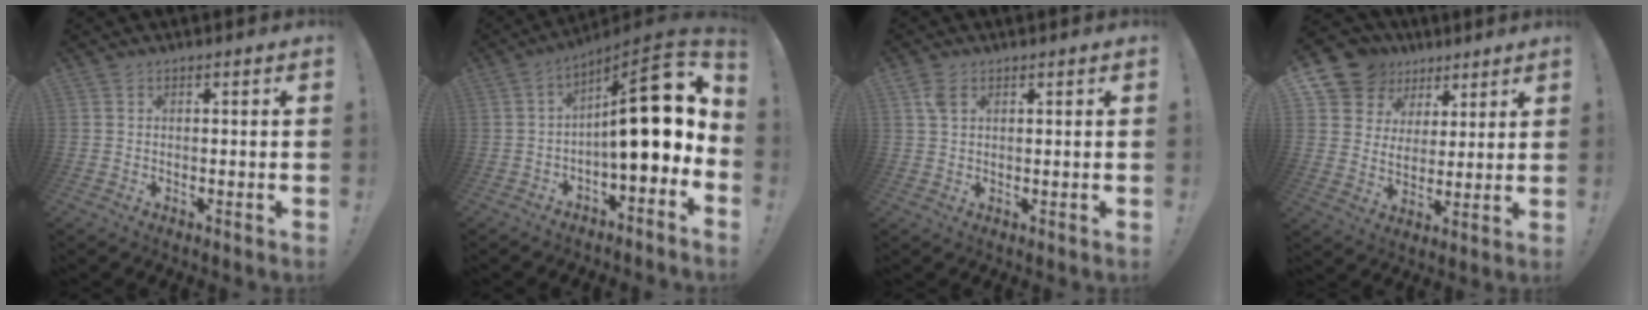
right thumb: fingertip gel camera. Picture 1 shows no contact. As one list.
[{"total": 18.1, "force": [1.3, 5.5, 17.2], "torque": [-0.248, 0.000, 0.020]}, {"total": 3.4, "force": [1.6, 2.0, 2.3], "torque": [-0.038, 0.000, 0.029]}, {"total": 11.2, "force": [6.4, 8.9, 2.2], "torque": [-0.041, -0.046, 0.131]}]